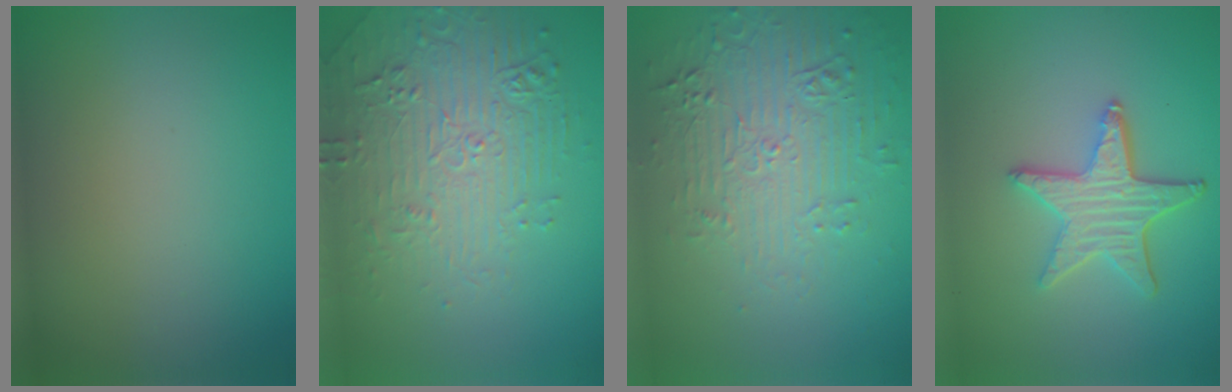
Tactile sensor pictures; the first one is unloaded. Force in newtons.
{"total": 4.4, "press": 4.1, "slide": 1.5}
{"total": 5.5, "press": 3.6, "slide": 4.1}
{"total": 4.3, "press": 3.7, "slide": 2.2}